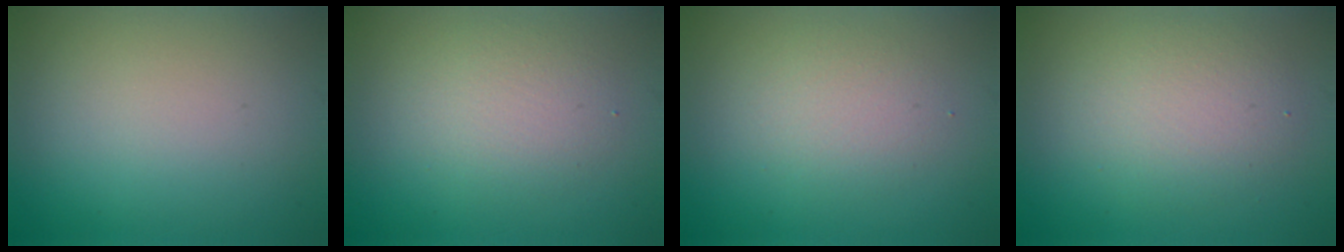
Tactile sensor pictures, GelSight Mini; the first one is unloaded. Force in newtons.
{"total": 2.9, "press": 2.9, "slide": 0.0}
{"total": 2.3, "press": 2.3, "slide": 0.2}
{"total": 3.8, "press": 3.8, "slide": 0.2}